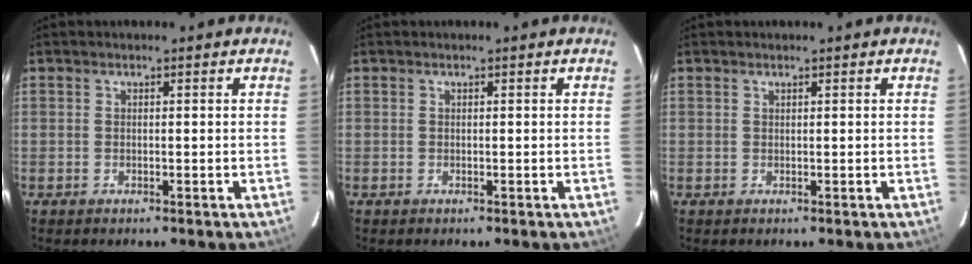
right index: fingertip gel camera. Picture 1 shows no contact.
{"total": 0.0}
{"total": 0.0}